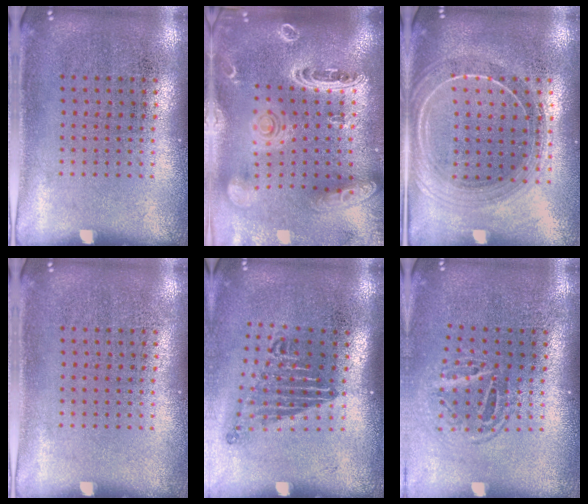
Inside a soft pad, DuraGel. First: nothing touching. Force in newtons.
{"total": 3.3, "press": 2.6, "slide": 1.9}
{"total": 2.0, "press": 1.7, "slide": 0.9}
{"total": 0.0}
{"total": 1.7, "press": 1.2, "slide": 1.3}
{"total": 1.6, "press": 1.1, "slide": 1.2}